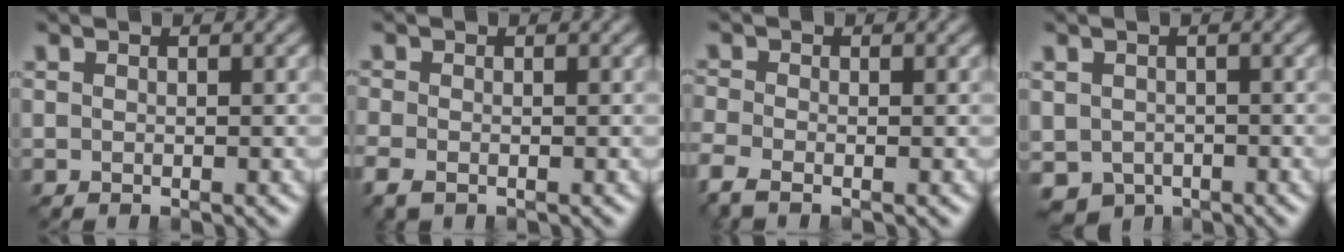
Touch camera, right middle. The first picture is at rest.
{"total": 1.8, "force": [-1.2, 1.0, 1.0], "torque": [-0.032, -0.006, -0.031]}
{"total": 2.4, "force": [-1.7, 0.8, 1.3], "torque": [-0.043, -0.008, -0.050]}
{"total": 3.2, "force": [-1.5, 2.4, 1.5], "torque": [-0.037, -0.008, -0.030]}